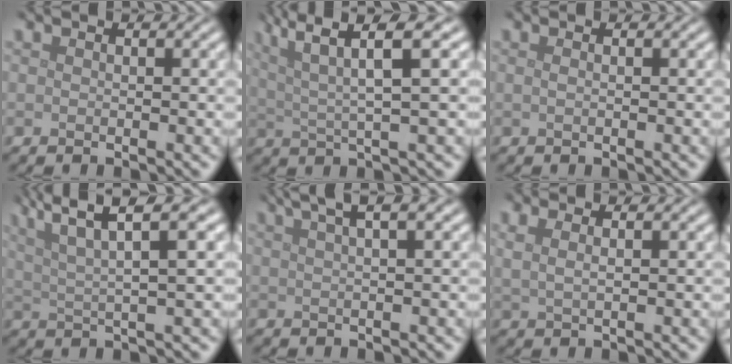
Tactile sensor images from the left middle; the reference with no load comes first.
{"total": 7.6, "force": [3.5, 1.7, 6.6], "torque": [-0.110, 0.017, 0.064]}
{"total": 0.6, "force": [0.1, 0.3, 0.6], "torque": [-0.010, 0.002, -0.002]}
{"total": 7.9, "force": [4.4, 1.8, 6.4], "torque": [-0.099, 0.023, 0.070]}
{"total": 5.9, "force": [3.8, 1.9, 4.2], "torque": [-0.040, 0.030, 0.027]}
{"total": 2.4, "force": [1.1, 1.0, 1.8], "torque": [-0.024, 0.000, 0.010]}